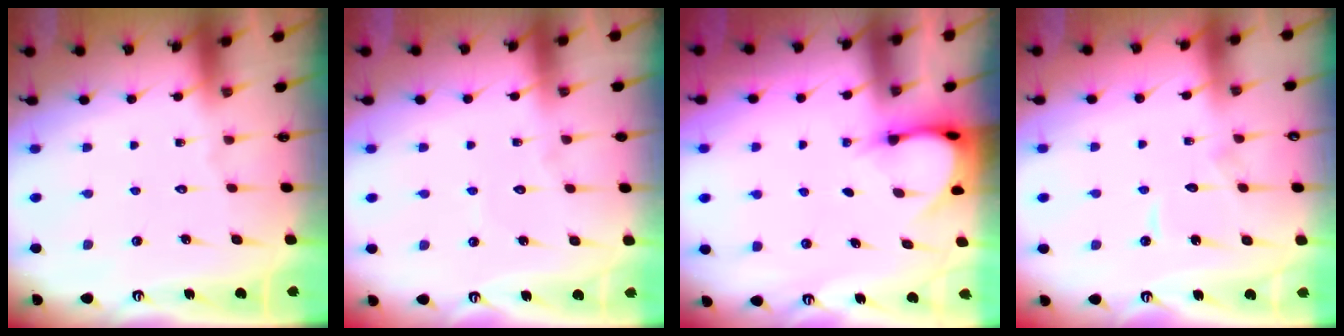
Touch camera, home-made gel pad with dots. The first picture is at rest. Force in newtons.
{"total": 2.7, "press": 2.7, "slide": 0.2}
{"total": 4.0, "press": 4.0, "slide": 0.3}
{"total": 5.2, "press": 5.2, "slide": 0.5}